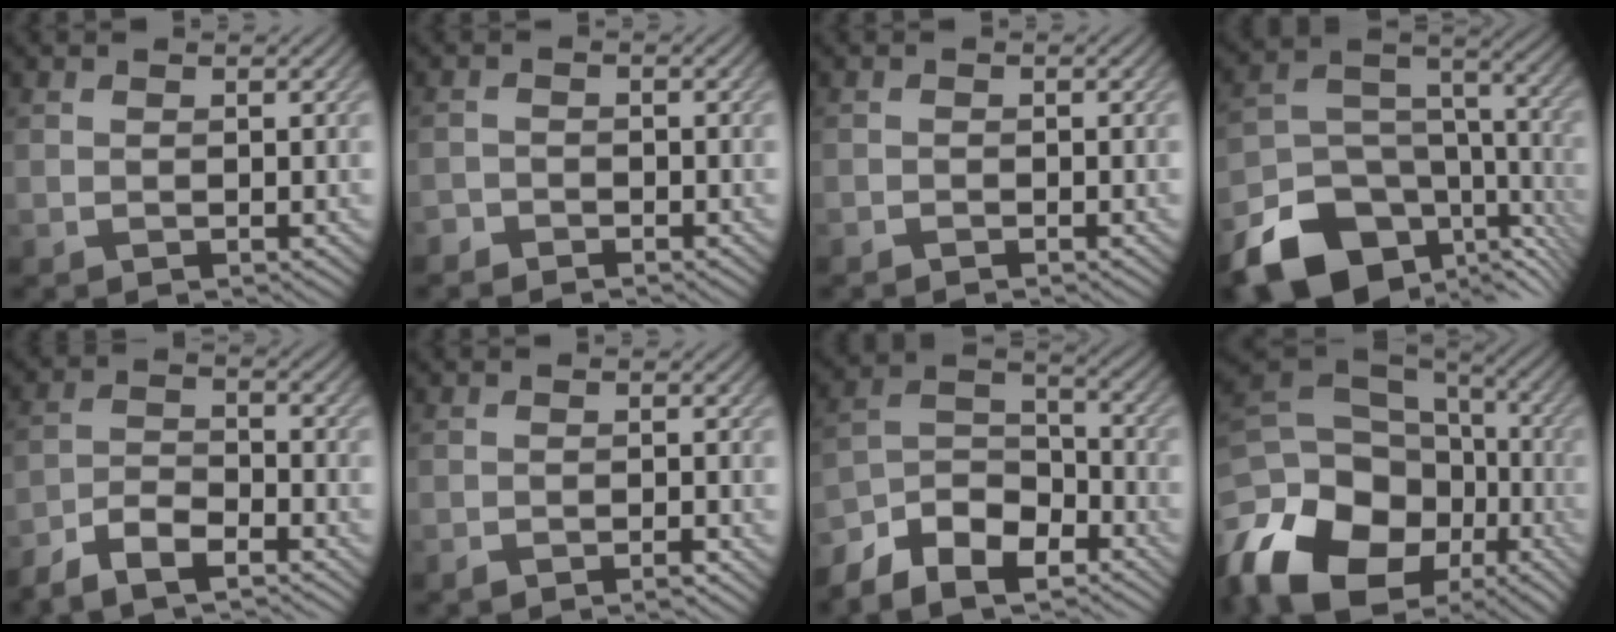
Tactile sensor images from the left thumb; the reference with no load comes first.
{"total": 1.7, "force": [-1.6, 0.6, 0.1], "torque": [-0.001, -0.001, -0.036]}
{"total": 0.6, "force": [-0.6, 0.1, 0.1], "torque": [0.000, -0.002, -0.012]}
{"total": 17.2, "force": [-10.2, 10.6, 8.9], "torque": [-0.187, -0.045, -0.150]}
{"total": 6.5, "force": [-5.4, 1.9, 3.1], "torque": [-0.067, -0.007, -0.109]}
{"total": 1.4, "force": [-1.1, 0.3, 0.8], "torque": [-0.012, 0.001, -0.020]}
{"total": 10.5, "force": [-7.8, 4.7, 5.1], "torque": [-0.109, -0.006, -0.149]}
{"total": 19.6, "force": [-9.3, 13.5, 10.8], "torque": [-0.267, -0.037, -0.147]}